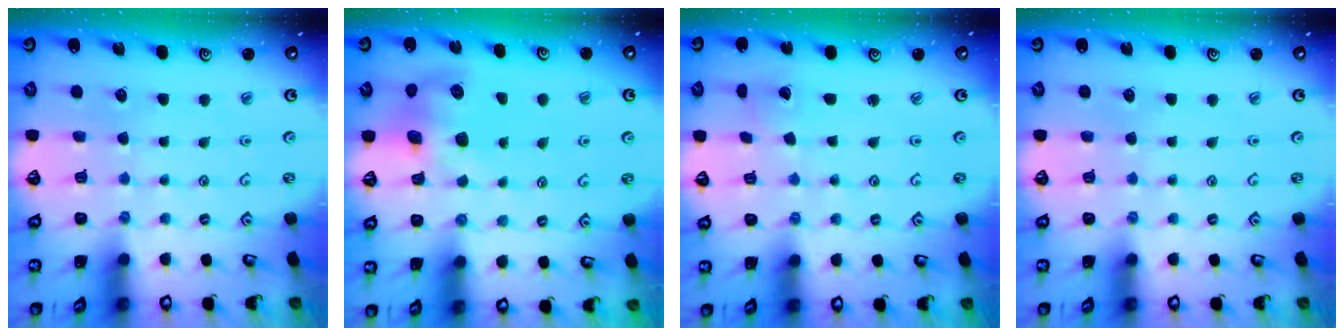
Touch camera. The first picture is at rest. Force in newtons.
{"total": 7.7, "press": 7.6, "slide": 1.0}
{"total": 2.4, "press": 2.4, "slide": 0.1}
{"total": 0.0}